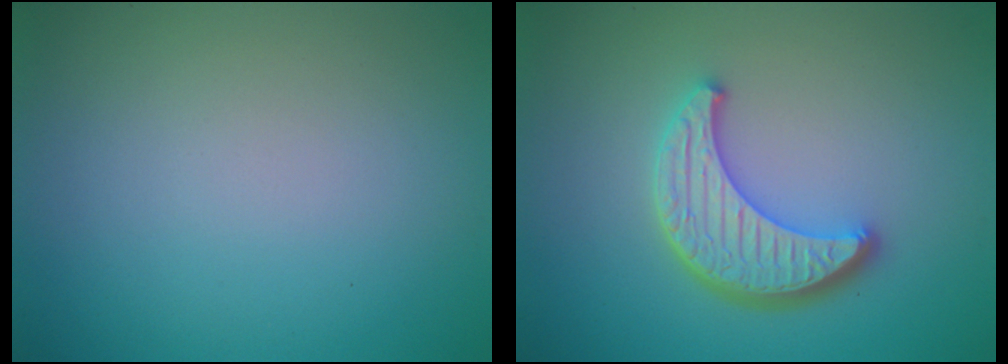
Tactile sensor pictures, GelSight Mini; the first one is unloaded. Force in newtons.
{"total": 4.6, "press": 3.9, "slide": 2.5}